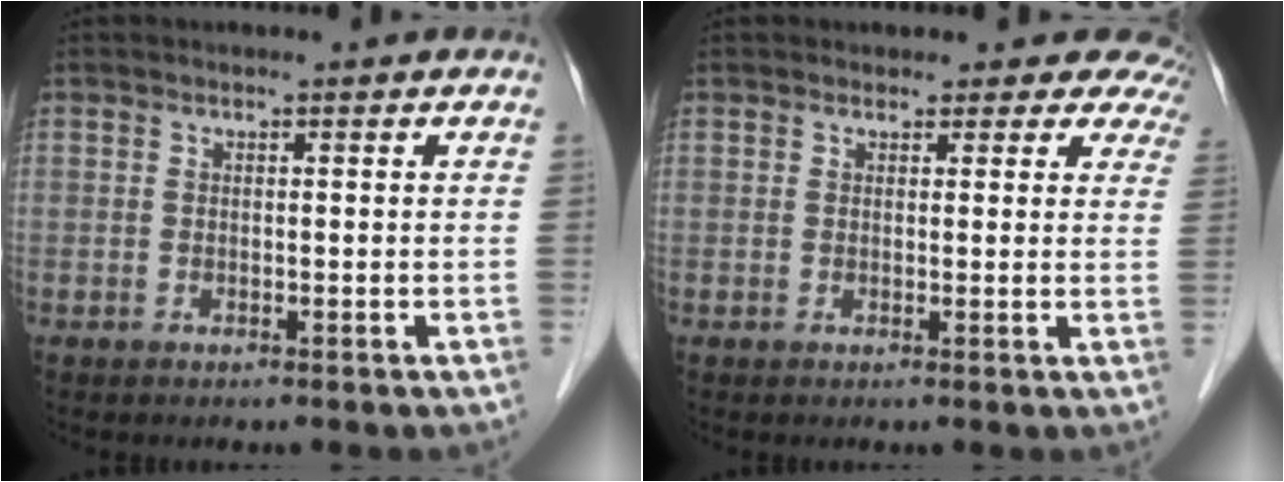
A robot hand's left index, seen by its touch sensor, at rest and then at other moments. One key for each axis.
{"total": 7.9, "fx": 7.2, "fy": 3.3, "fz": 0.0, "tx": 0.052, "ty": -0.011, "tz": 0.041}